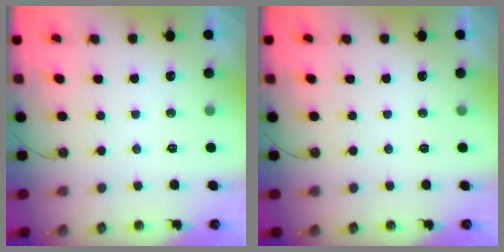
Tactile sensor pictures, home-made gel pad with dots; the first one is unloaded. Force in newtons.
{"total": 0.0}